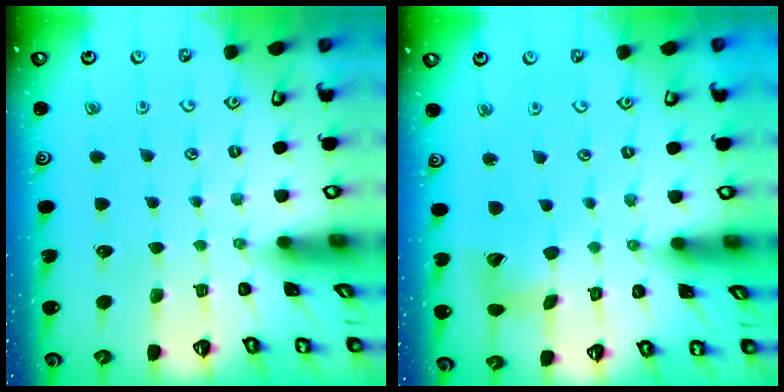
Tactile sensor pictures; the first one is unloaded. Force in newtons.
{"total": 8.8, "press": 8.7, "slide": 1.2}